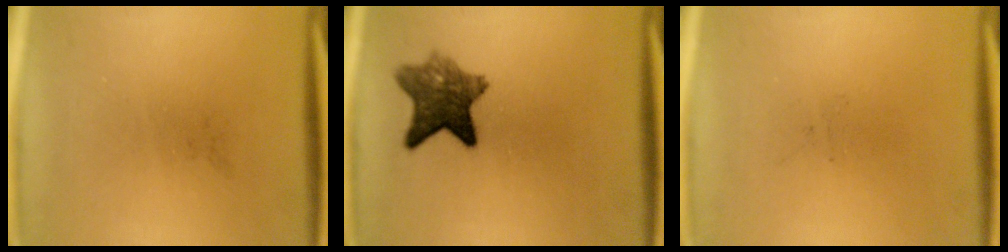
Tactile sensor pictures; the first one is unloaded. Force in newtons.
{"total": 7.5}
{"total": 0.0}